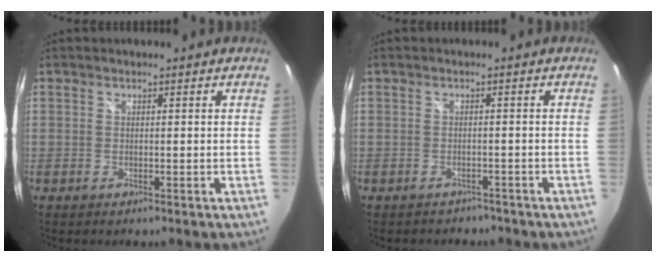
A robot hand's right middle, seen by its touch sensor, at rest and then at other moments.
{"total": 4.1, "force": [-3.4, 2.1, 0.8], "torque": [-0.013, -0.004, -0.041]}